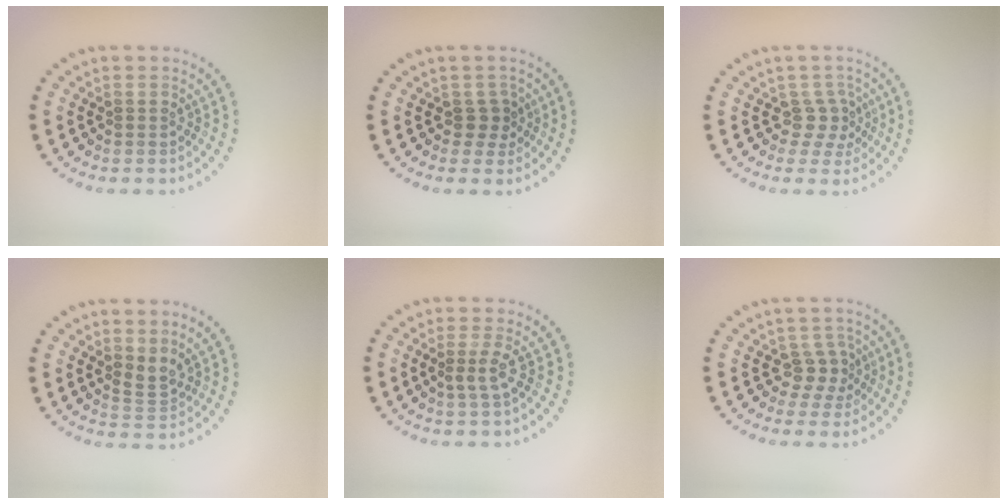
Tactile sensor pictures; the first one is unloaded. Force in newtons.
{"total": 1.6, "press": 1.2, "slide": 1.0}
{"total": 2.2, "press": 1.5, "slide": 1.6}
{"total": 1.7, "press": 1.3, "slide": 1.1}
{"total": 1.8, "press": 1.2, "slide": 1.3}
{"total": 2.2, "press": 1.6, "slide": 1.6}